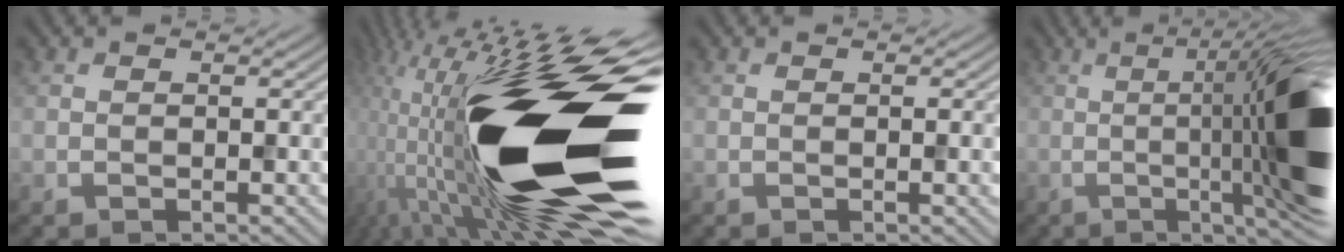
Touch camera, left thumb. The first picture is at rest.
{"total": 24.0, "force": [-3.6, 8.9, 22.0], "torque": [-0.421, -0.029, -0.079]}
{"total": 1.3, "force": [-0.1, 0.2, 1.3], "torque": [-0.018, -0.003, -0.001]}
{"total": 17.1, "force": [-0.7, 3.7, 16.7], "torque": [-0.200, 0.000, -0.008]}